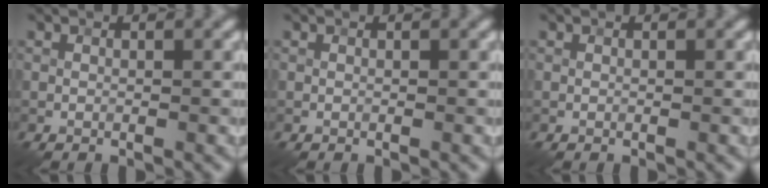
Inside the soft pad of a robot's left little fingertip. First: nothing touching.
{"total": 0.0}
{"total": 0.0}